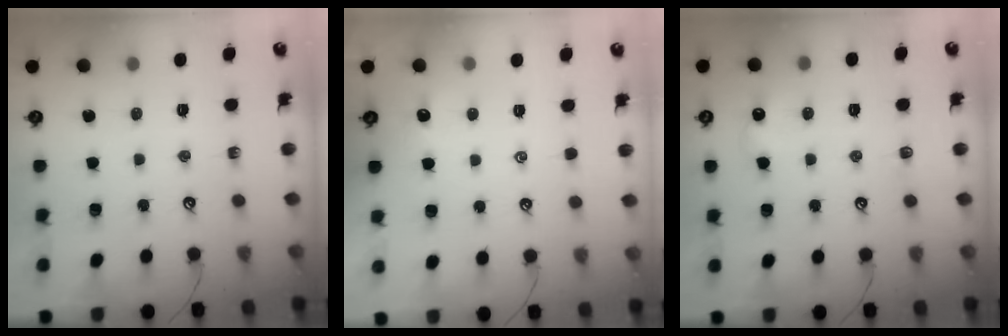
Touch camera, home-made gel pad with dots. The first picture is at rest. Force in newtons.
{"total": 1.0, "press": 0.9, "slide": 0.5}
{"total": 4.3, "press": 4.3, "slide": 0.6}